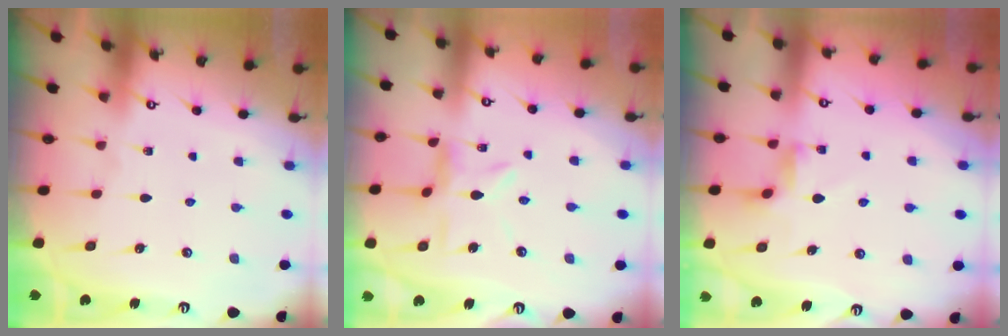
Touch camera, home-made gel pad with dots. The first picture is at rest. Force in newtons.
{"total": 5.4, "press": 5.4, "slide": 0.5}
{"total": 2.6, "press": 2.6, "slide": 0.5}